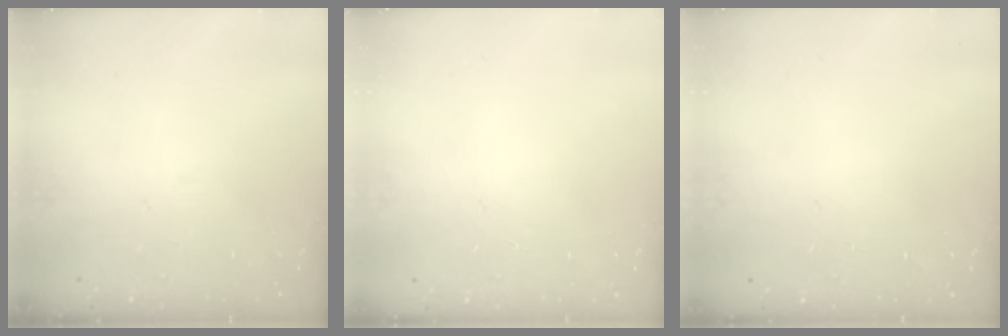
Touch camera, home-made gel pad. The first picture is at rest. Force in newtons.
{"total": 0.0}
{"total": 0.0}